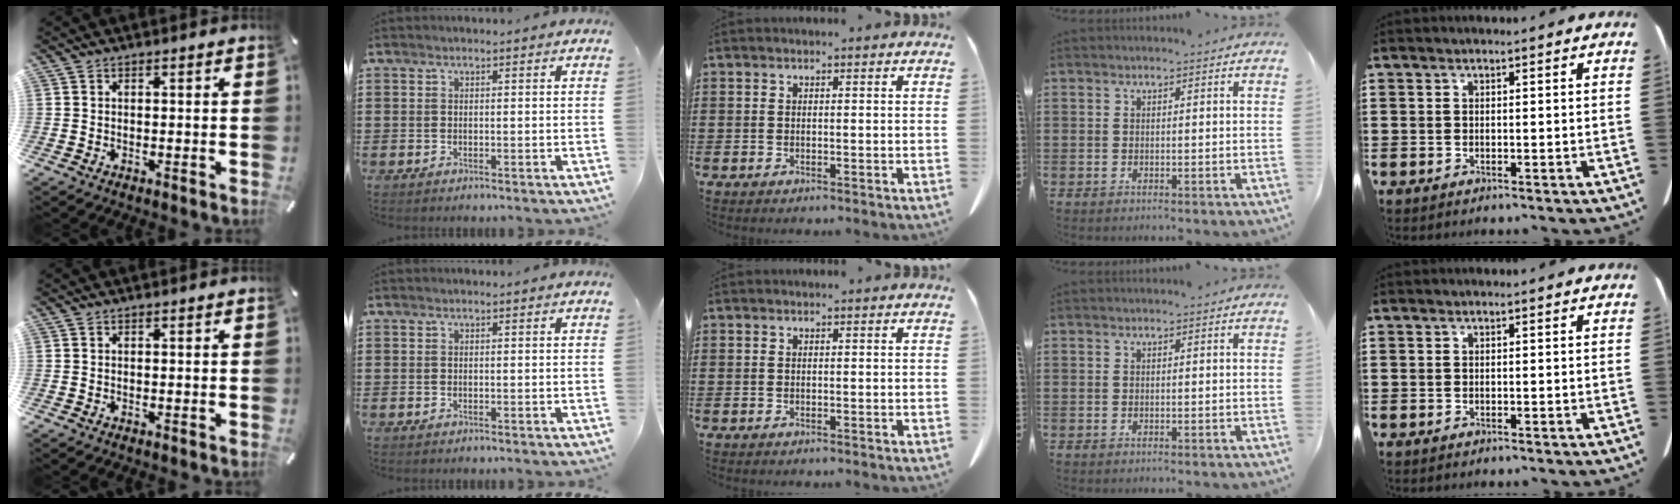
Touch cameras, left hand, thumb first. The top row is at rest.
{}